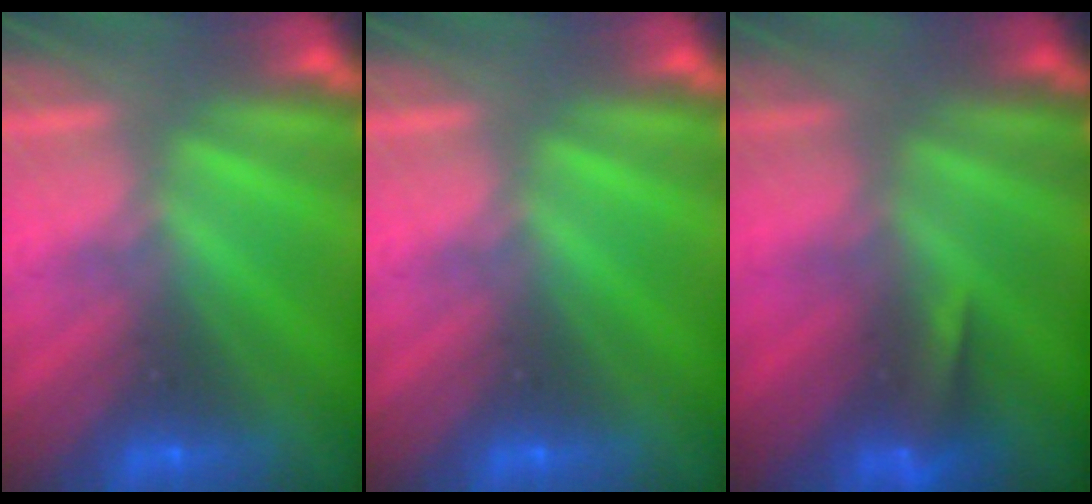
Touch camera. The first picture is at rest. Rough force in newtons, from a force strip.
{"total": 0.0}
{"total": 4.7}